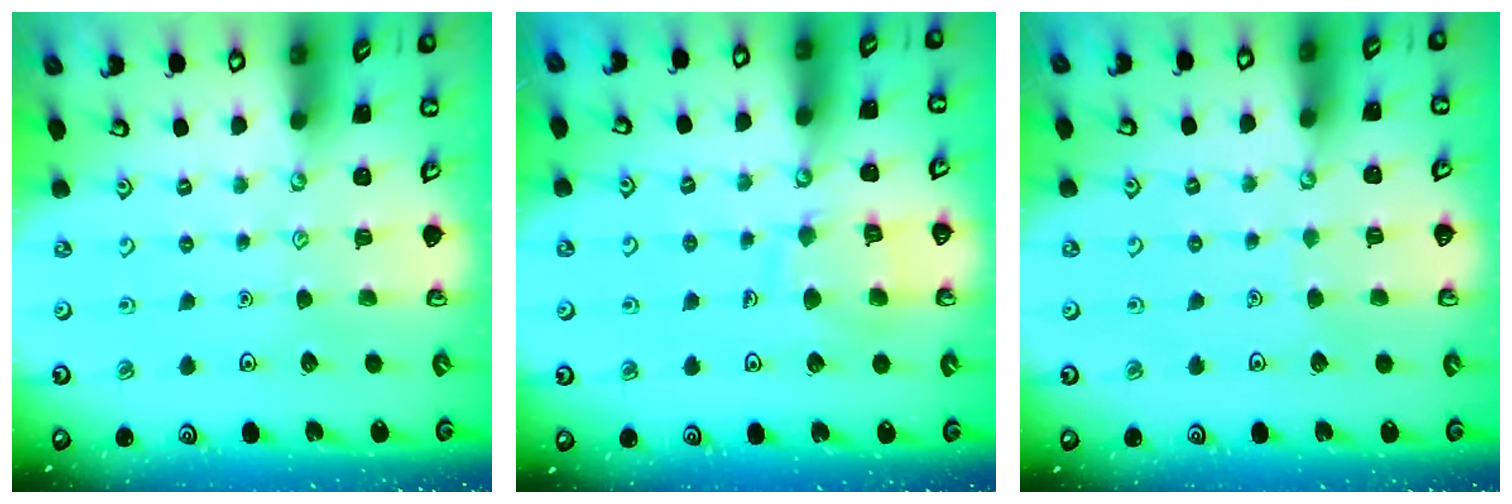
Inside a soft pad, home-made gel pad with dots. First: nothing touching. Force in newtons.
{"total": 9.9, "press": 9.9, "slide": 0.7}
{"total": 1.3, "press": 1.3, "slide": 0.1}